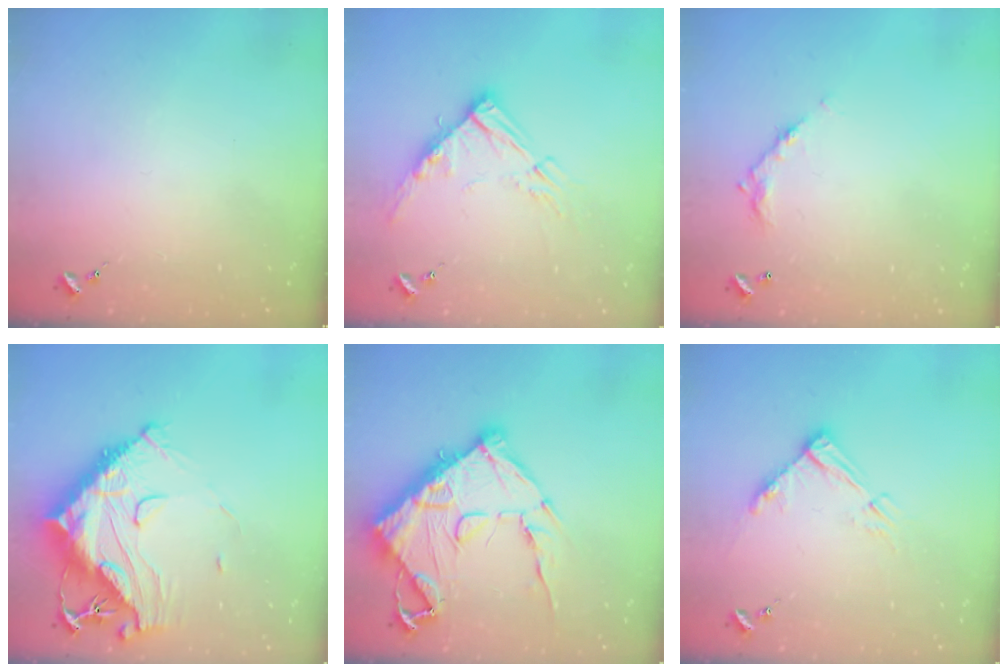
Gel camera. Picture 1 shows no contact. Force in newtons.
{"total": 12.3, "press": 12.2, "slide": 1.3}
{"total": 8.4, "press": 8.4, "slide": 0.4}
{"total": 20.5, "press": 20.4, "slide": 1.8}
{"total": 20.9, "press": 20.8, "slide": 2.3}
{"total": 9.8, "press": 9.8, "slide": 1.0}